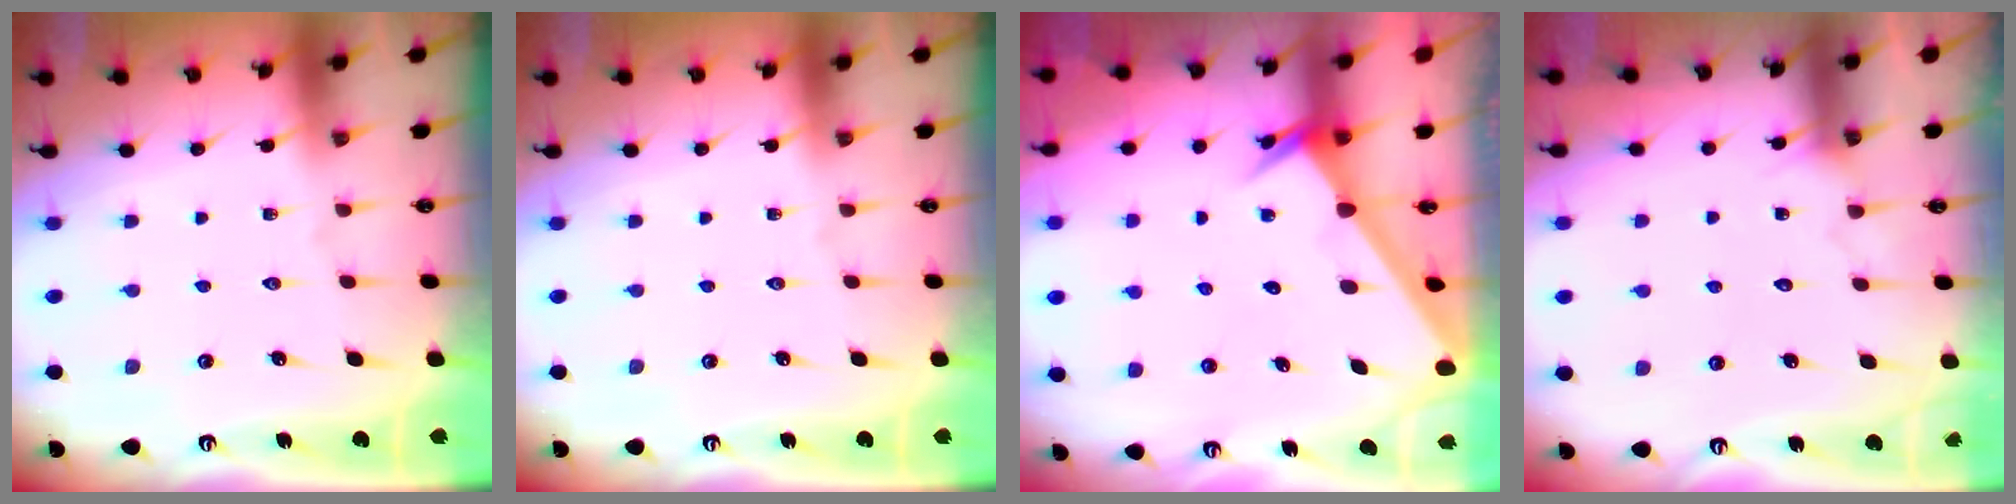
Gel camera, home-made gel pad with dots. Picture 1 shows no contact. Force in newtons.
{"total": 0.0}
{"total": 2.6, "press": 2.6, "slide": 0.1}
{"total": 5.1, "press": 5.0, "slide": 0.3}